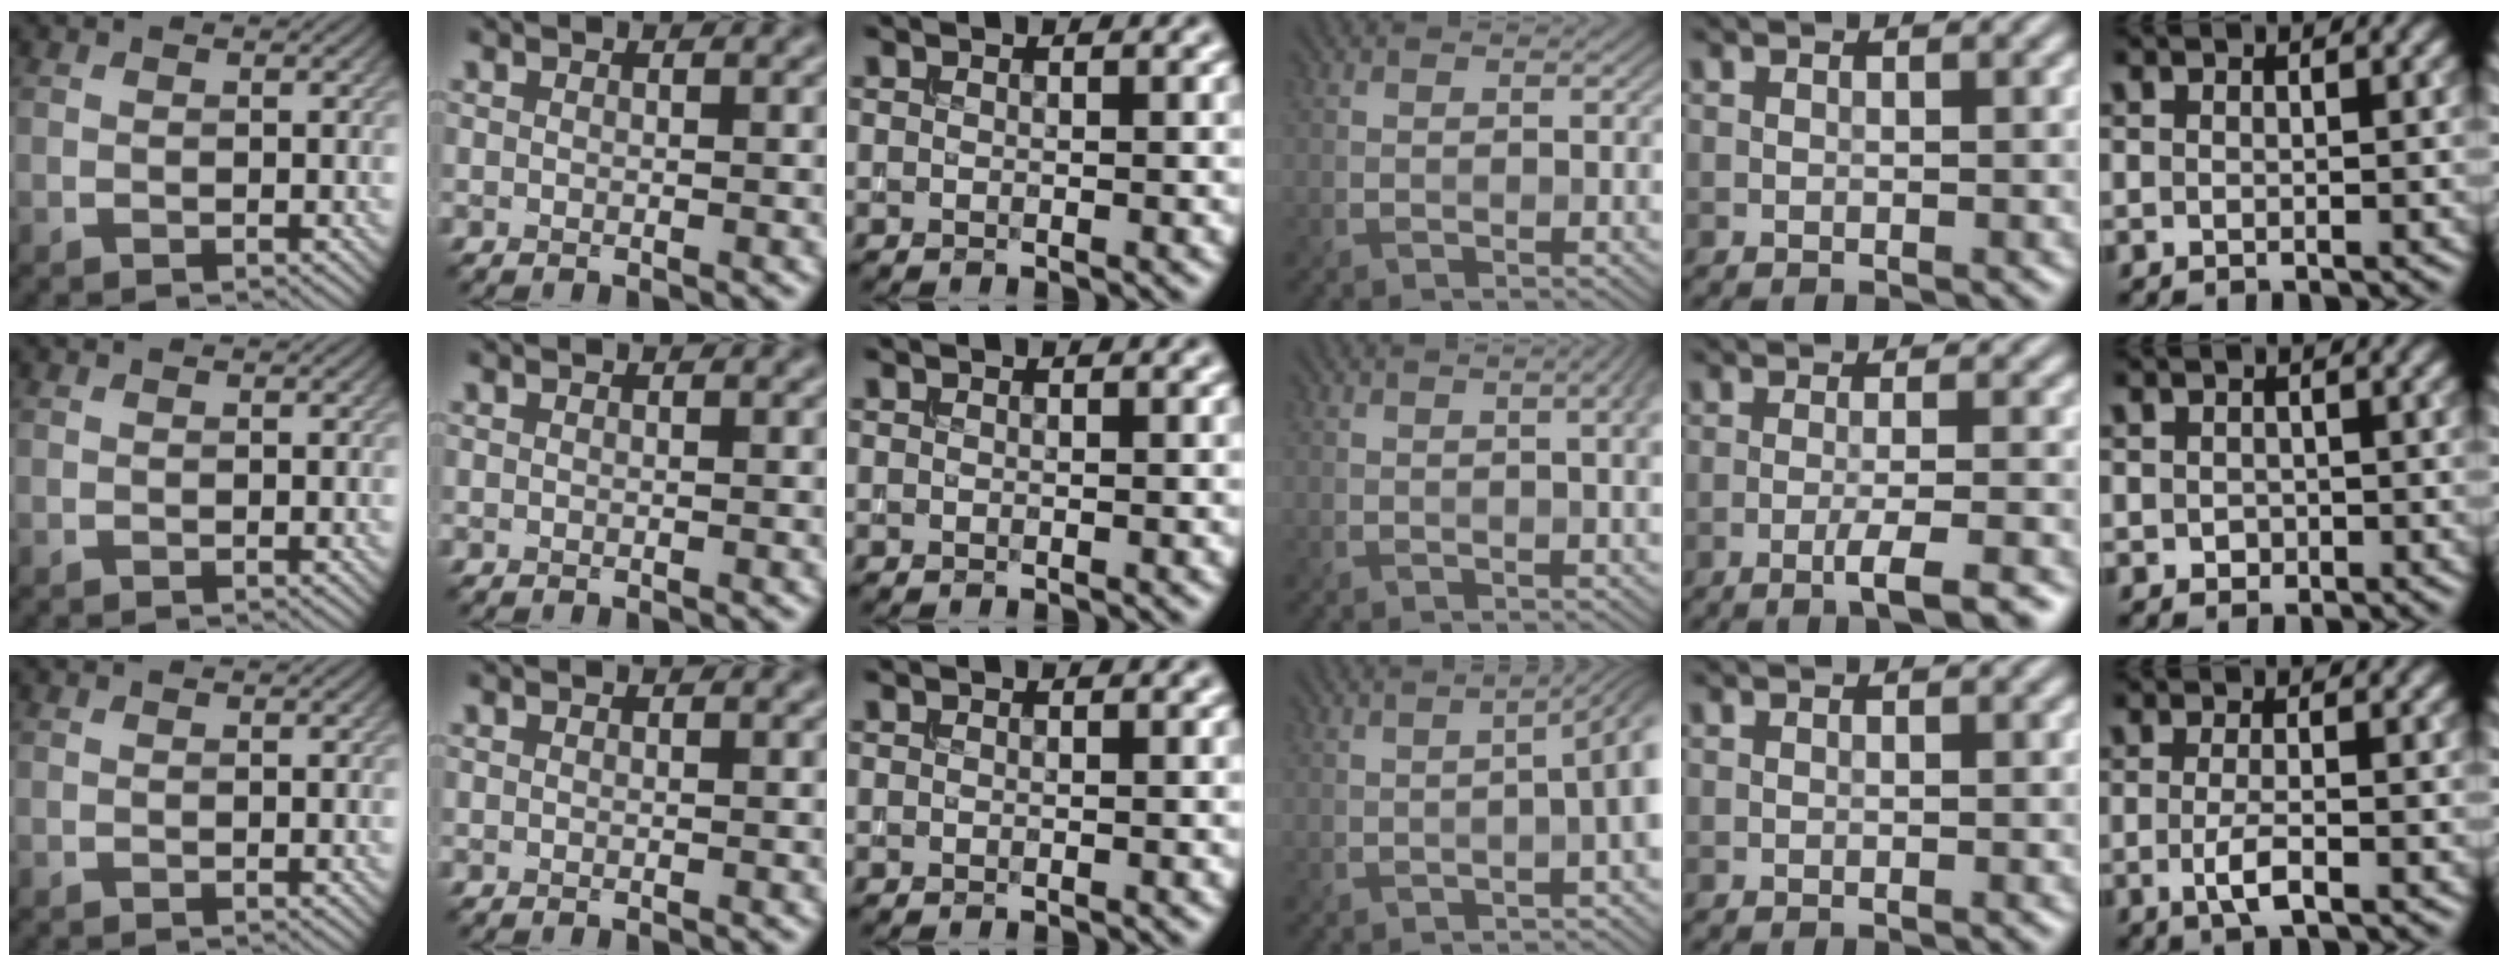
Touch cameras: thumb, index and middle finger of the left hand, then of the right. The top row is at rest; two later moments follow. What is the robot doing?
{"motion": "extract", "object": "bucket"}